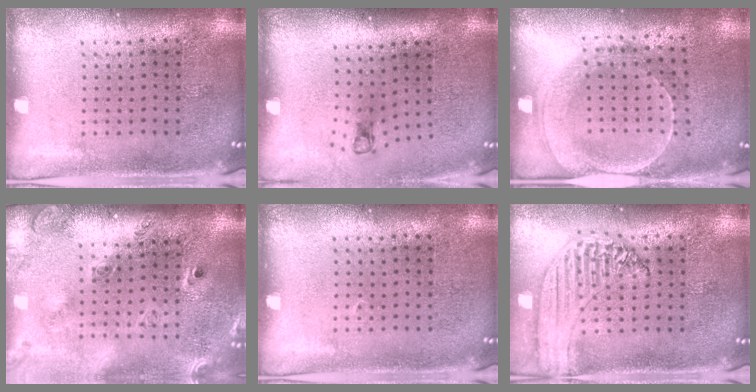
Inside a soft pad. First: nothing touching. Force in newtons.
{"total": 0.8, "press": 0.4, "slide": 0.7}
{"total": 1.8, "press": 1.8, "slide": 0.5}
{"total": 2.6, "press": 1.9, "slide": 1.8}
{"total": 0.0}
{"total": 1.3, "press": 1.2, "slide": 0.2}